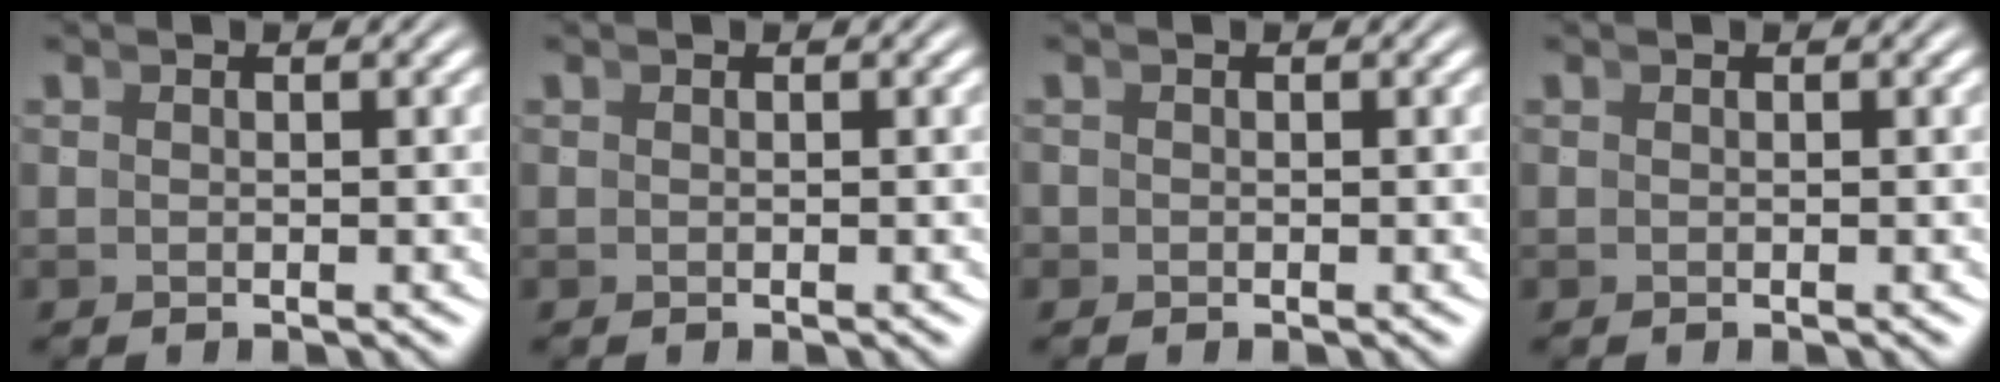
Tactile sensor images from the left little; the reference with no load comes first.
{"total": 0.0}
{"total": 1.2, "force": [-0.3, 1.1, 0.0], "torque": [-0.002, -0.003, -0.008]}
{"total": 0.0}